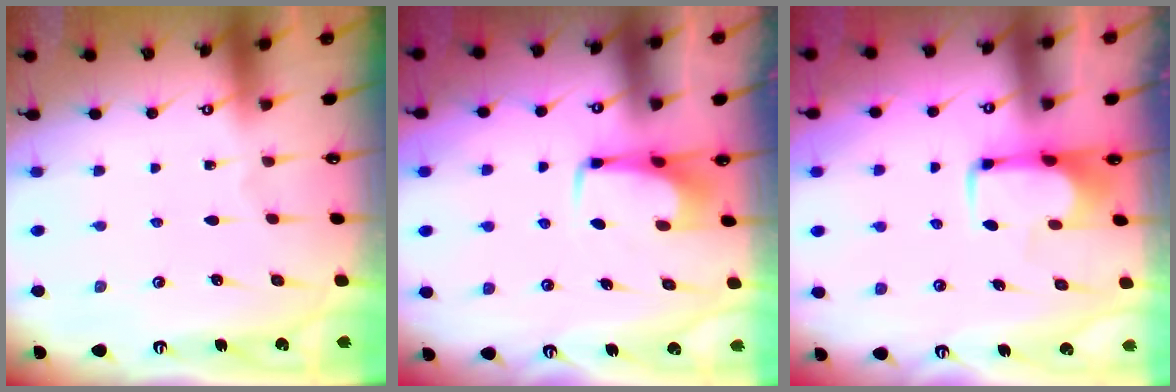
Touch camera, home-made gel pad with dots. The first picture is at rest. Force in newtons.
{"total": 3.5, "press": 3.4, "slide": 0.4}
{"total": 2.0, "press": 2.0, "slide": 0.4}